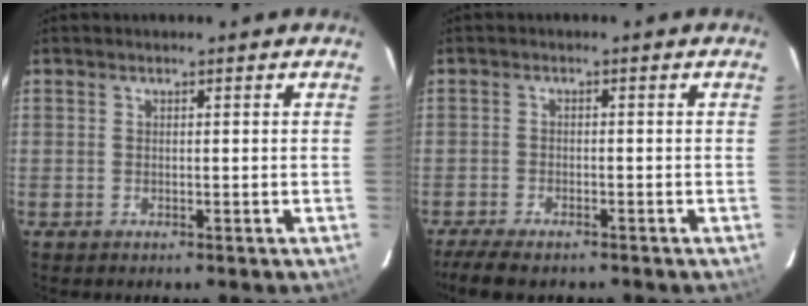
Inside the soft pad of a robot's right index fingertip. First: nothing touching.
{"total": 7.1, "force": [-5.8, 2.0, 3.6], "torque": [-0.095, -0.024, -0.103]}